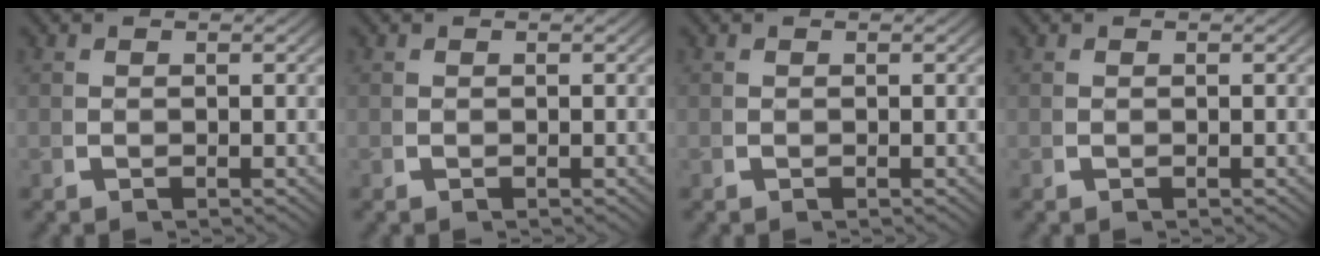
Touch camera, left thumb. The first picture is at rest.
{"total": 0.0}
{"total": 0.0}
{"total": 0.0}